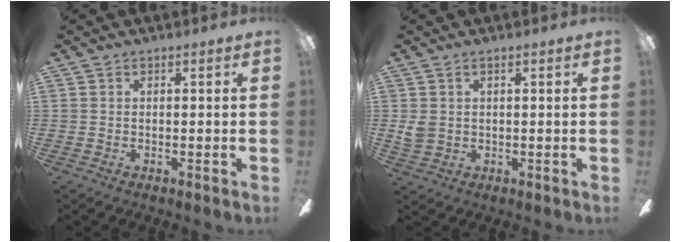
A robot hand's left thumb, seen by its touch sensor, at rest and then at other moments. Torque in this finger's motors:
{"motor_torque": [0.11, 0.88, 0.56, -0.41, 0.00]}